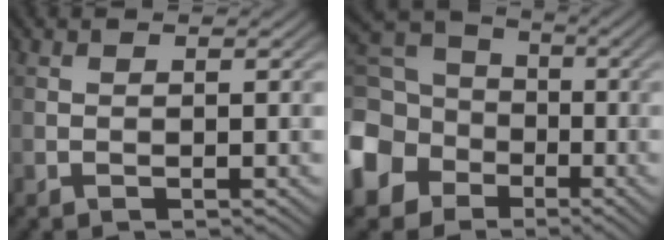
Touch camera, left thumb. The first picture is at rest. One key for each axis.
{"total": 12.4, "fx": -3.8, "fy": 10.4, "fz": 5.5, "tx": -0.189, "ty": -0.031, "tz": -0.089}